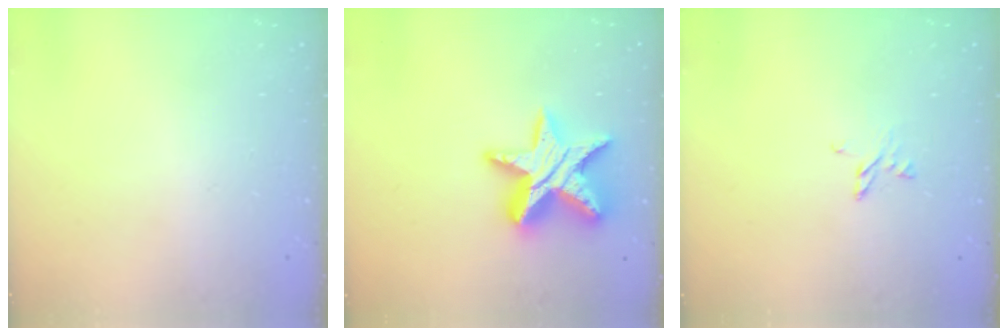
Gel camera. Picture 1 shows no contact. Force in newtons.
{"total": 17.0, "press": 17.0, "slide": 1.2}
{"total": 3.6, "press": 3.6, "slide": 0.4}